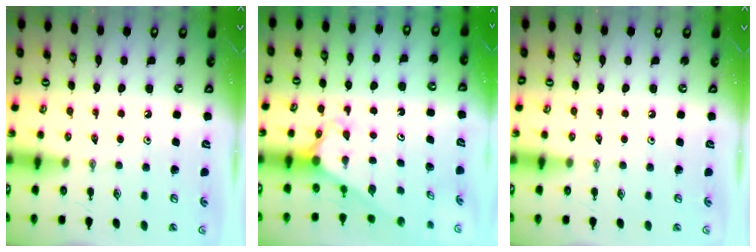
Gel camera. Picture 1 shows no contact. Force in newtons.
{"total": 2.4, "press": 2.4, "slide": 0.2}
{"total": 0.0}